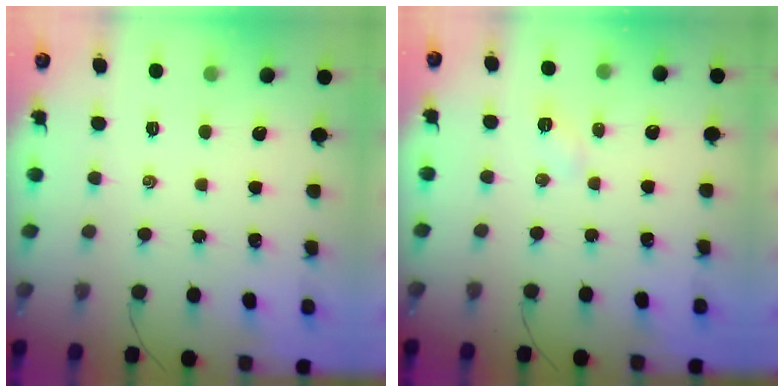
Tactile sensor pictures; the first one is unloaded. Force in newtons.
{"total": 3.3, "press": 3.2, "slide": 1.1}